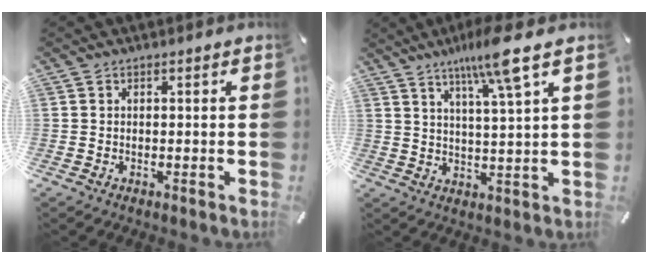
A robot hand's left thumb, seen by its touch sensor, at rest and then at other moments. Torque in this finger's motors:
{"motor_torque": [2.31, 1.28, 1.32, -1.41, 0.42]}